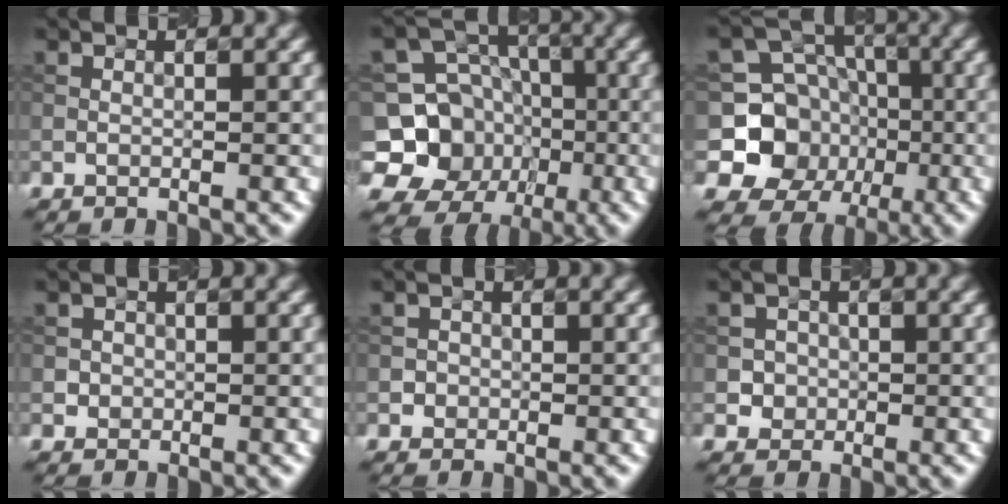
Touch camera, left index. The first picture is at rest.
{"total": 11.6, "force": [-3.4, 10.5, 3.5], "torque": [-0.079, 0.004, -0.077]}
{"total": 8.7, "force": [-1.4, 8.1, 2.9], "torque": [-0.057, 0.010, -0.052]}
{"total": 0.9, "force": [0.0, 0.9, 0.1], "torque": [0.011, 0.000, 0.003]}
{"total": 1.0, "force": [-0.2, 0.9, 0.0], "torque": [0.013, 0.002, -0.005]}
{"total": 1.9, "force": [-0.4, 1.9, 0.3], "torque": [0.008, 0.006, -0.008]}